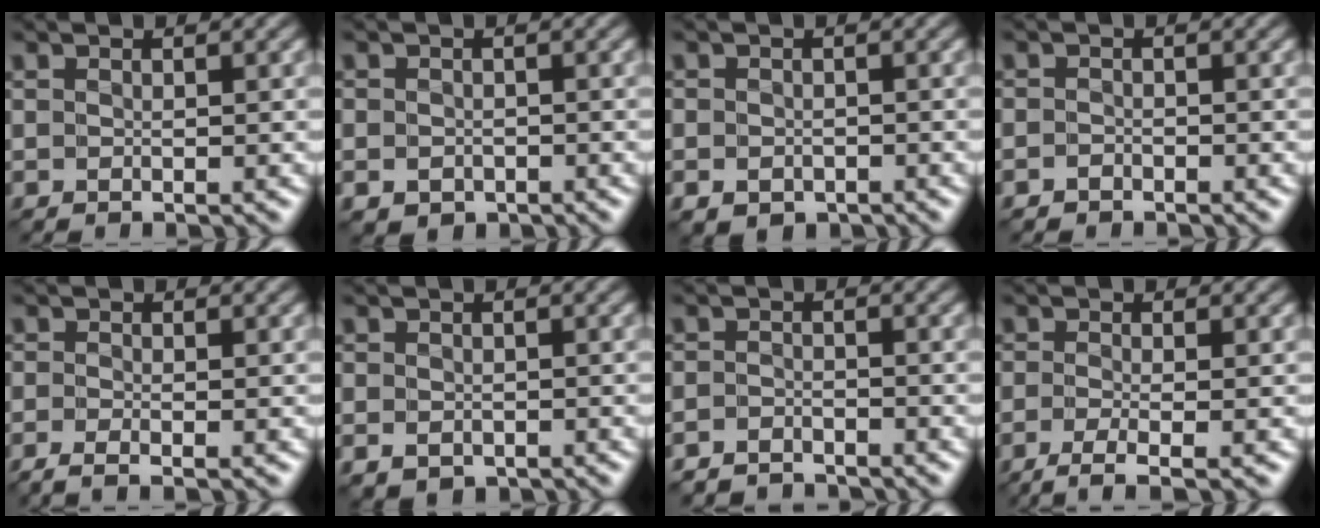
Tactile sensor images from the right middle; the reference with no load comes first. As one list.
[{"total": 1.6, "force": [-0.9, 1.3, 0.5], "torque": [-0.004, -0.006, -0.018]}, {"total": 1.9, "force": [-1.2, 1.4, 0.7], "torque": [-0.007, -0.007, -0.020]}, {"total": 0.9, "force": [-0.8, 0.4, -0.2], "torque": [0.007, 0.005, -0.016]}, {"total": 1.9, "force": [-1.5, 0.1, 1.1], "torque": [-0.026, -0.006, -0.037]}, {"total": 1.5, "force": [-0.8, 1.1, 0.6], "torque": [-0.010, -0.008, -0.015]}, {"total": 3.1, "force": [-3.1, 0.6, -0.1], "torque": [0.006, -0.003, -0.062]}, {"total": 2.9, "force": [-1.7, 0.5, 2.3], "torque": [-0.043, -0.006, -0.040]}]